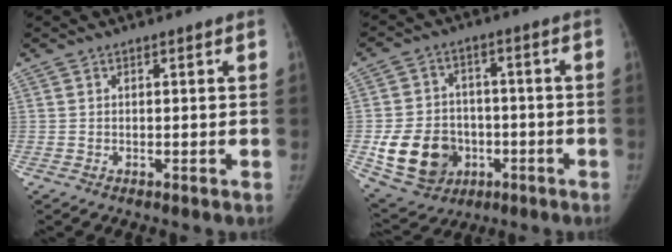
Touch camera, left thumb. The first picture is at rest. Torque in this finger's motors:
{"motor_torque": [1.23, 1.50, 0.38, -0.33, 0.34]}